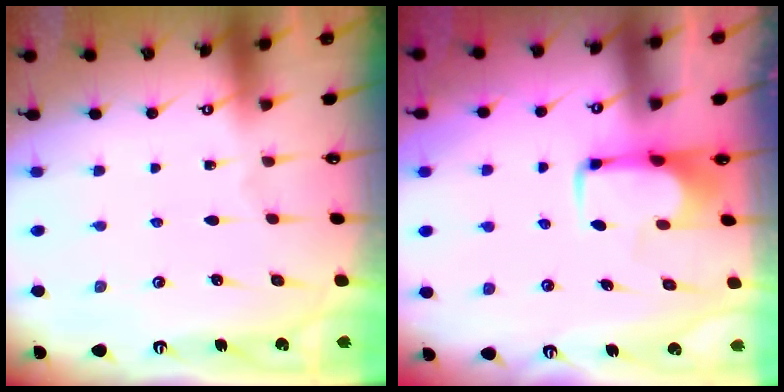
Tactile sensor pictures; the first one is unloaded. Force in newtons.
{"total": 2.0, "press": 2.0, "slide": 0.4}